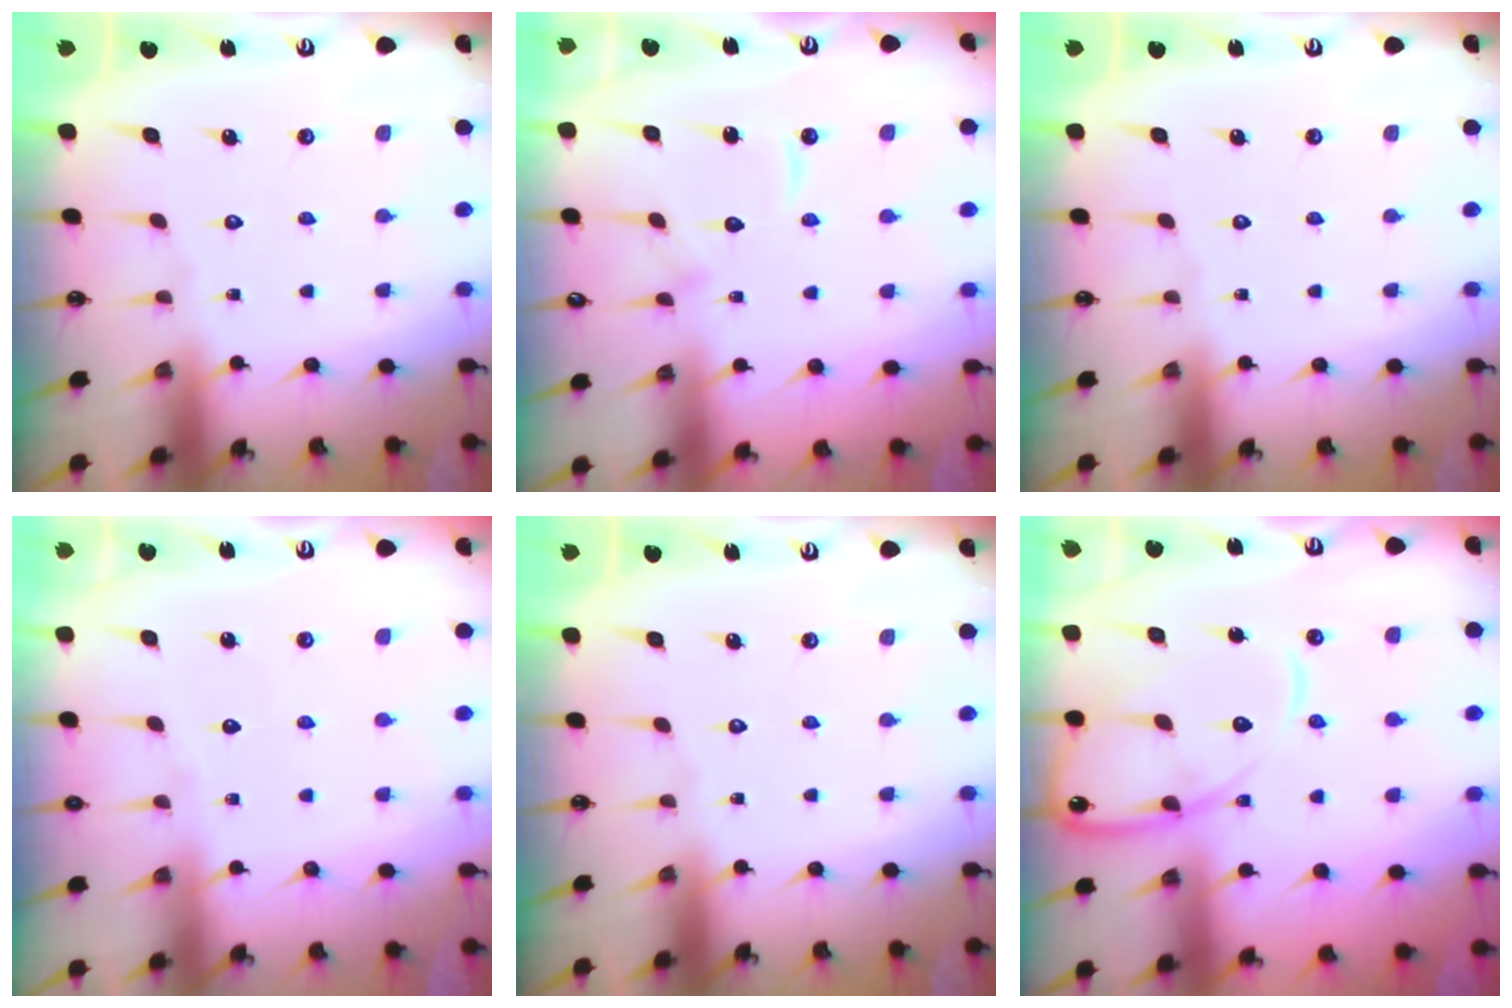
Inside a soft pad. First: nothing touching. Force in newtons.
{"total": 7.8, "press": 7.8, "slide": 0.8}
{"total": 0.0}
{"total": 2.8, "press": 2.8, "slide": 0.4}
{"total": 0.0}
{"total": 12.7, "press": 12.7, "slide": 1.1}